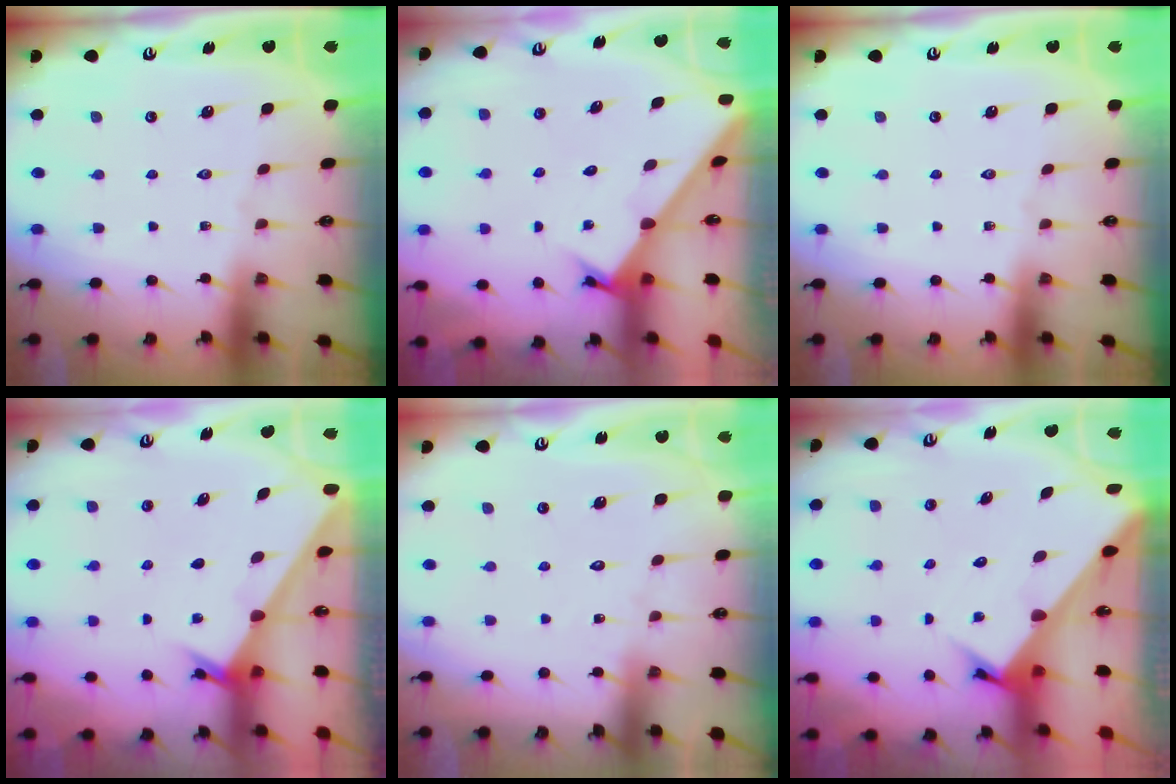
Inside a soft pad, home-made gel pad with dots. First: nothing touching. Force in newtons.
{"total": 2.0, "press": 2.0, "slide": 0.2}
{"total": 0.0}
{"total": 2.3, "press": 2.2, "slide": 0.2}
{"total": 5.6, "press": 5.6, "slide": 0.6}
{"total": 4.2, "press": 4.2, "slide": 0.3}